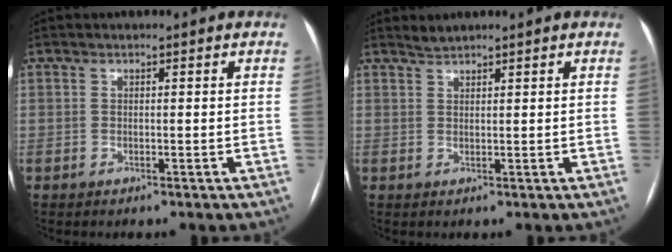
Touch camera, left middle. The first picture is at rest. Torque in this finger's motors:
{"motor_torque": [-0.03, -0.02, -0.02, -0.01]}